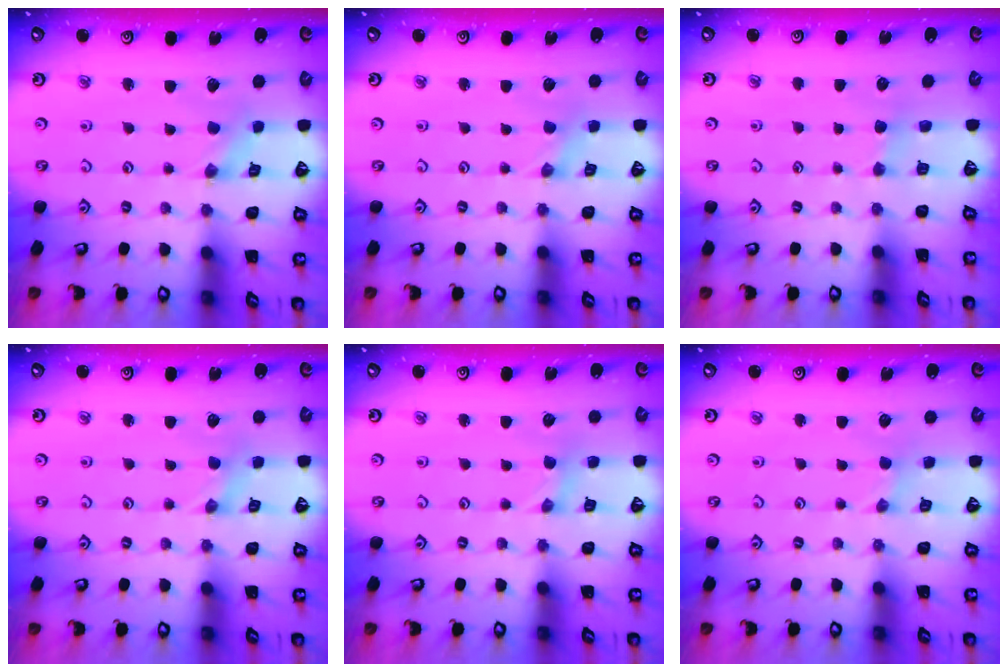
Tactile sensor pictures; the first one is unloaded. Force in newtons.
{"total": 0.0}
{"total": 3.3, "press": 3.2, "slide": 0.5}
{"total": 0.0}
{"total": 1.4, "press": 1.4, "slide": 0.2}
{"total": 0.0}